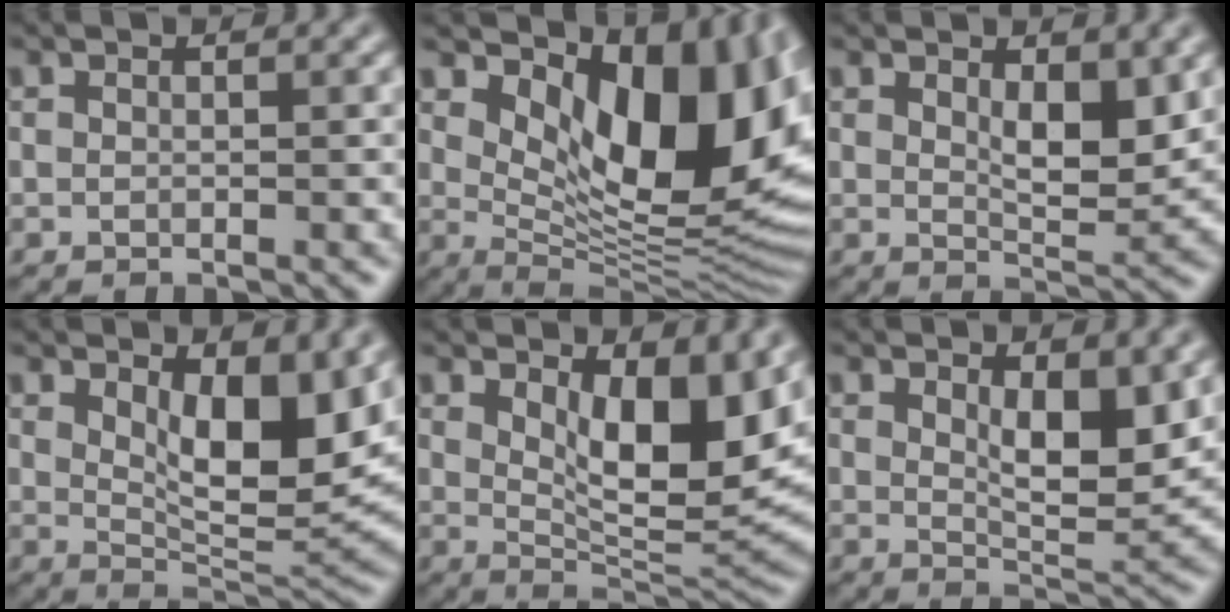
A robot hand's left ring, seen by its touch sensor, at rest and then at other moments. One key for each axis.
{"total": 14.5, "fx": 4.7, "fy": 7.1, "fz": 11.7, "tx": -0.146, "ty": -0.008, "tz": 0.088}
{"total": 4.1, "fx": 1.4, "fy": 1.6, "fz": 3.5, "tx": -0.060, "ty": -0.008, "tz": 0.027}
{"total": 7.5, "fx": 2.4, "fy": 2.9, "fz": 6.4, "tx": -0.097, "ty": -0.017, "tz": 0.044}
{"total": 8.4, "fx": 2.5, "fy": 3.2, "fz": 7.3, "tx": -0.112, "ty": -0.019, "tz": 0.047}
{"total": 5.2, "fx": 1.6, "fy": 1.9, "fz": 4.6, "tx": -0.073, "ty": -0.007, "tz": 0.032}